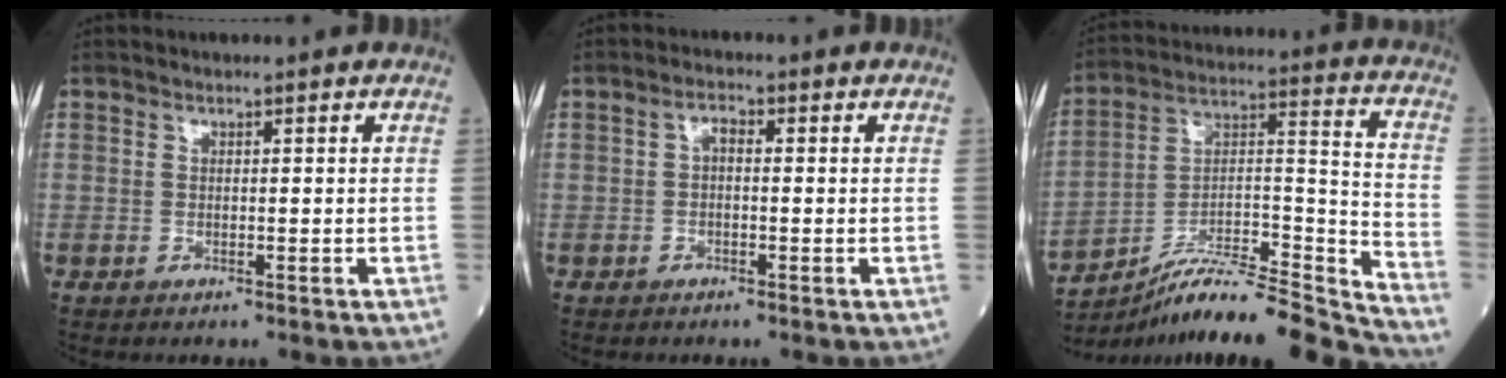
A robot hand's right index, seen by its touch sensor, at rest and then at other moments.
{"total": 1.7, "force": [0.0, 0.8, 1.5], "torque": [-0.025, 0.005, -0.003]}
{"total": 20.8, "force": [-19.2, -0.7, 8.1], "torque": [-0.129, 0.023, -0.314]}